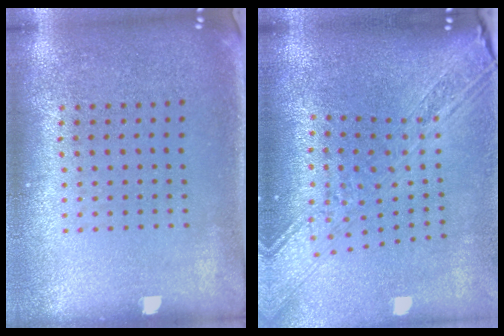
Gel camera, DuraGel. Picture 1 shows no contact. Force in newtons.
{"total": 3.3, "press": 2.4, "slide": 2.2}